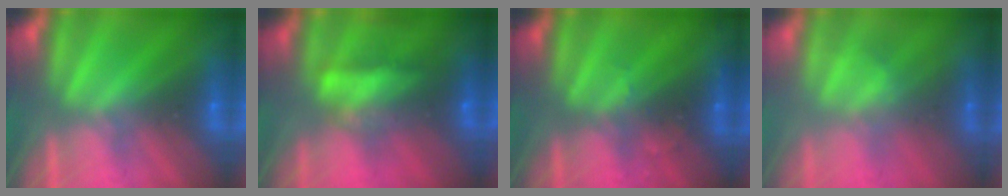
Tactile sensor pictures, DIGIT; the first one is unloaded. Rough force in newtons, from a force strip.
{"total": 5.7}
{"total": 3.0}
{"total": 2.3}